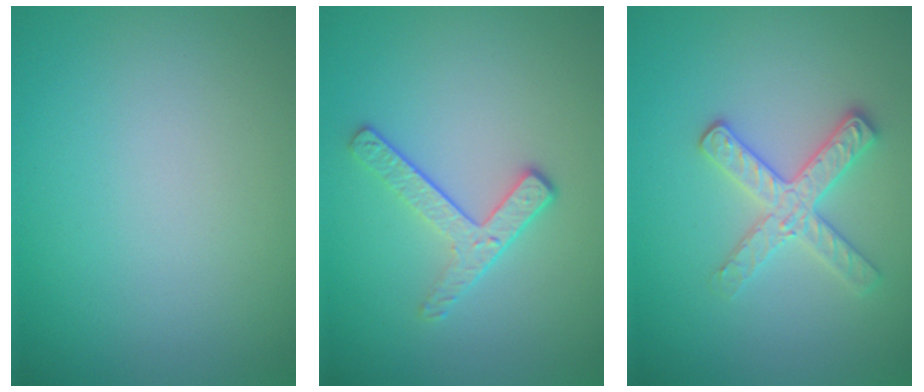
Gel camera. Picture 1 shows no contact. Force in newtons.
{"total": 2.3, "press": 1.7, "slide": 1.6}
{"total": 2.9, "press": 2.8, "slide": 0.8}